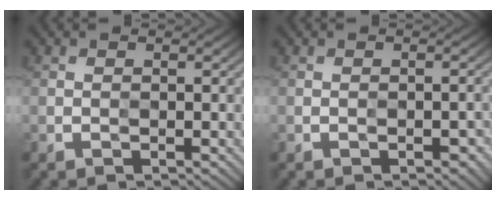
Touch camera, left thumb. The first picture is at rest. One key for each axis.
{"total": 2.4, "fx": -1.6, "fy": 0.8, "fz": 1.6, "tx": -0.015, "ty": 0.002, "tz": -0.015}